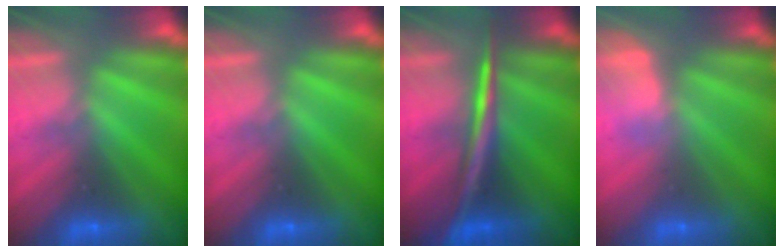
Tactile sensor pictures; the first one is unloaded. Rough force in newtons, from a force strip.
{"total": 0.0}
{"total": 2.9}
{"total": 2.8}